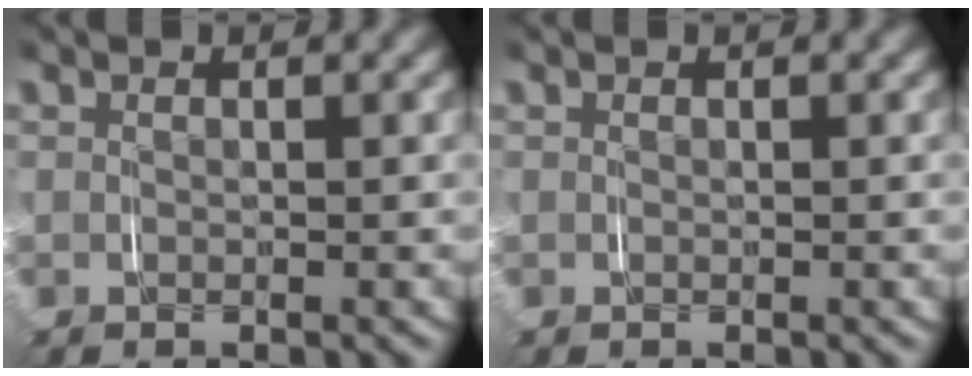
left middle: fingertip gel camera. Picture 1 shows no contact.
{"total": 0.0}